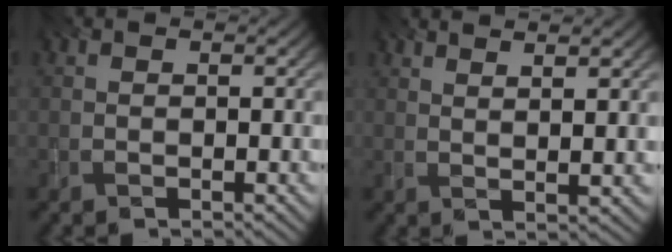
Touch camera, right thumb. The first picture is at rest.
{"total": 4.5, "force": [3.3, 0.3, 3.1], "torque": [-0.042, -0.004, 0.053]}